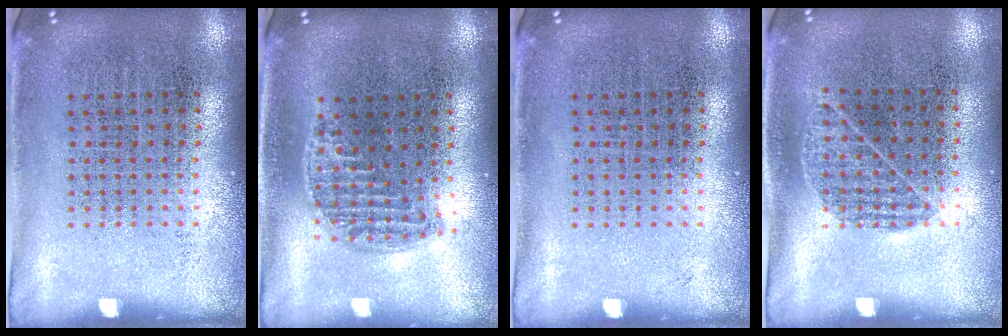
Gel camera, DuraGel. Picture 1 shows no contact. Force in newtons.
{"total": 1.2, "press": 1.1, "slide": 0.5}
{"total": 0.0}
{"total": 0.8, "press": 0.6, "slide": 0.5}